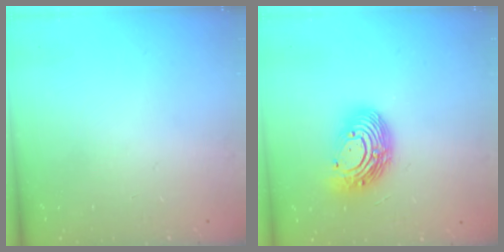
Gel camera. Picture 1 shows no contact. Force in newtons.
{"total": 14.5, "press": 14.4, "slide": 1.3}